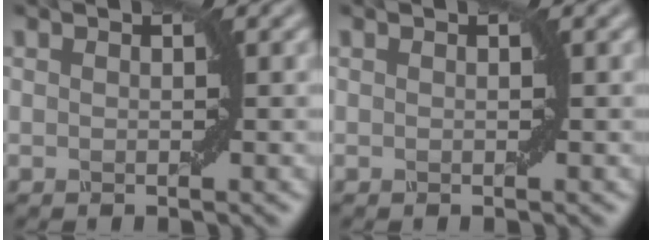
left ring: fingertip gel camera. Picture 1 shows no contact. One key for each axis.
{"total": 0.0}